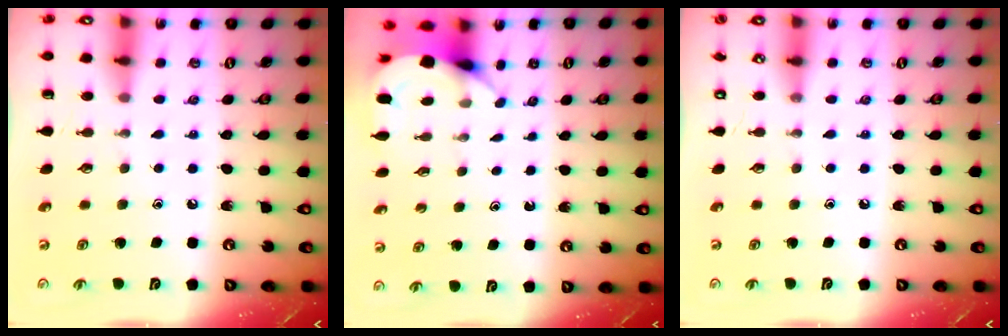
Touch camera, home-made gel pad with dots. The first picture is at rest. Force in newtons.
{"total": 3.5, "press": 3.5, "slide": 0.2}
{"total": 0.0}